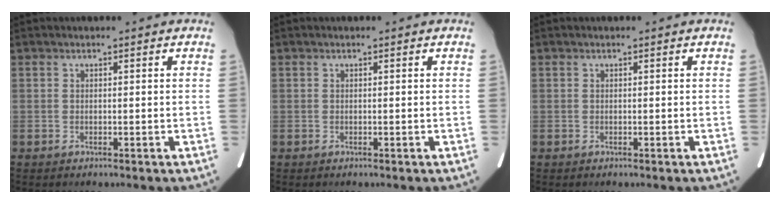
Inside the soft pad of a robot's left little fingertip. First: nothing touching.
{"total": 0.0}
{"total": 0.0}